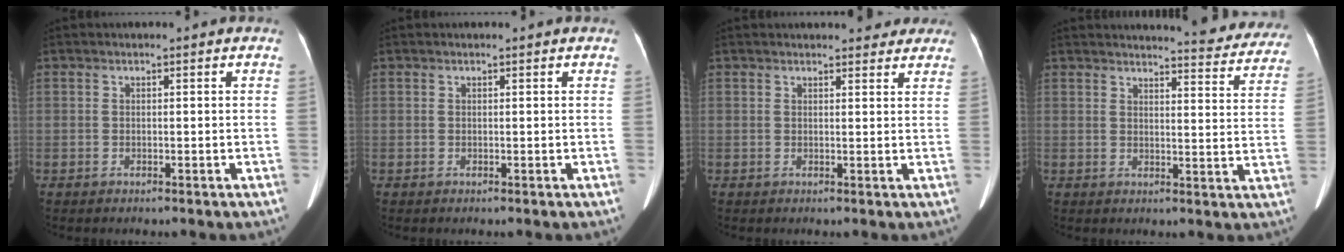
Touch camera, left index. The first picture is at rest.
{"total": 0.0}
{"total": 7.6, "force": [6.9, 2.2, 2.4], "torque": [-0.017, 0.008, 0.070]}
{"total": 14.4, "force": [13.8, 1.8, 3.6], "torque": [-0.022, -0.056, 0.135]}